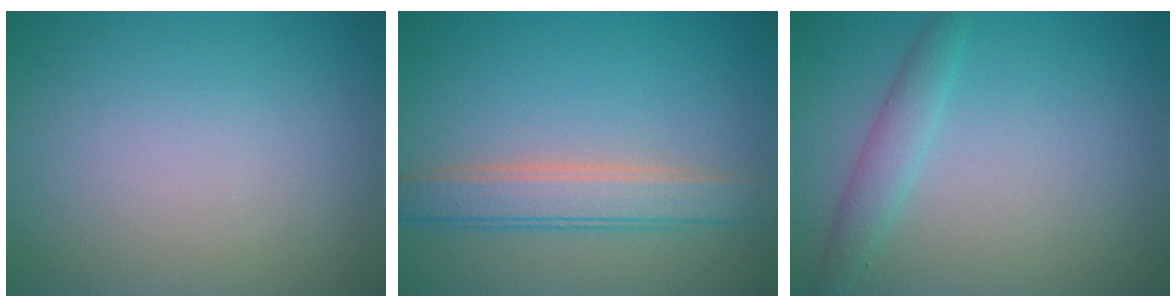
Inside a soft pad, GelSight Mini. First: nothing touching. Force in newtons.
{"total": 3.8, "press": 3.7, "slide": 0.4}
{"total": 2.0, "press": 2.0, "slide": 0.3}